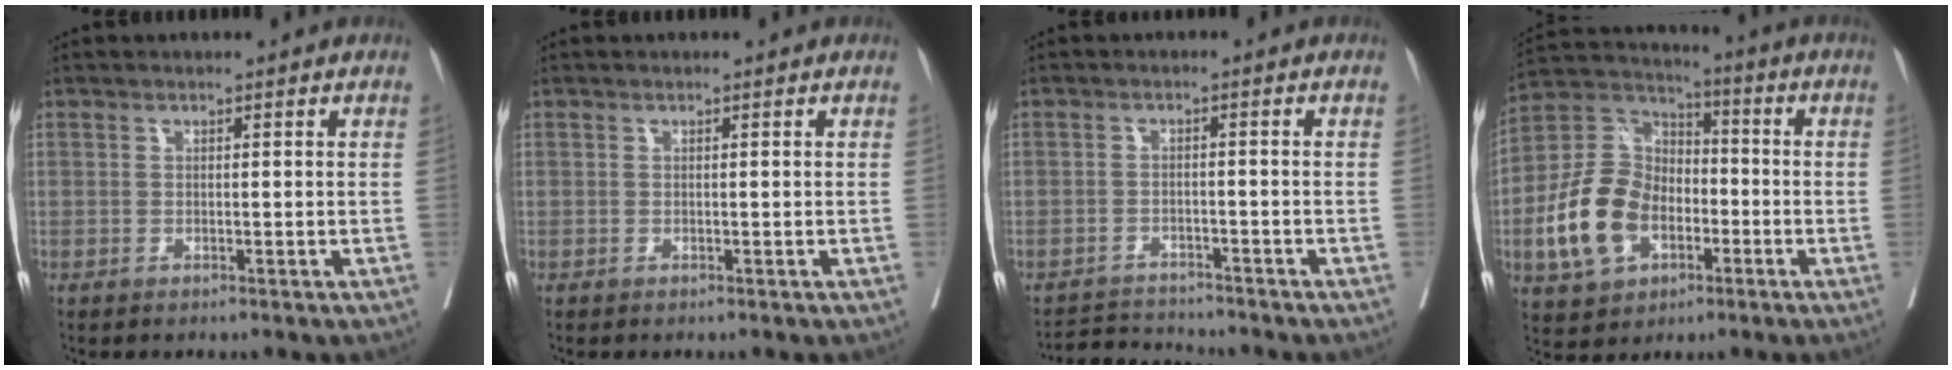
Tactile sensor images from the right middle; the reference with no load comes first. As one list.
[{"total": 0.0}, {"total": 4.4, "force": [-4.3, -0.2, -0.8], "torque": [0.013, -0.008, -0.073]}, {"total": 14.0, "force": [-4.3, 9.9, 8.9], "torque": [-0.204, 0.021, -0.071]}]